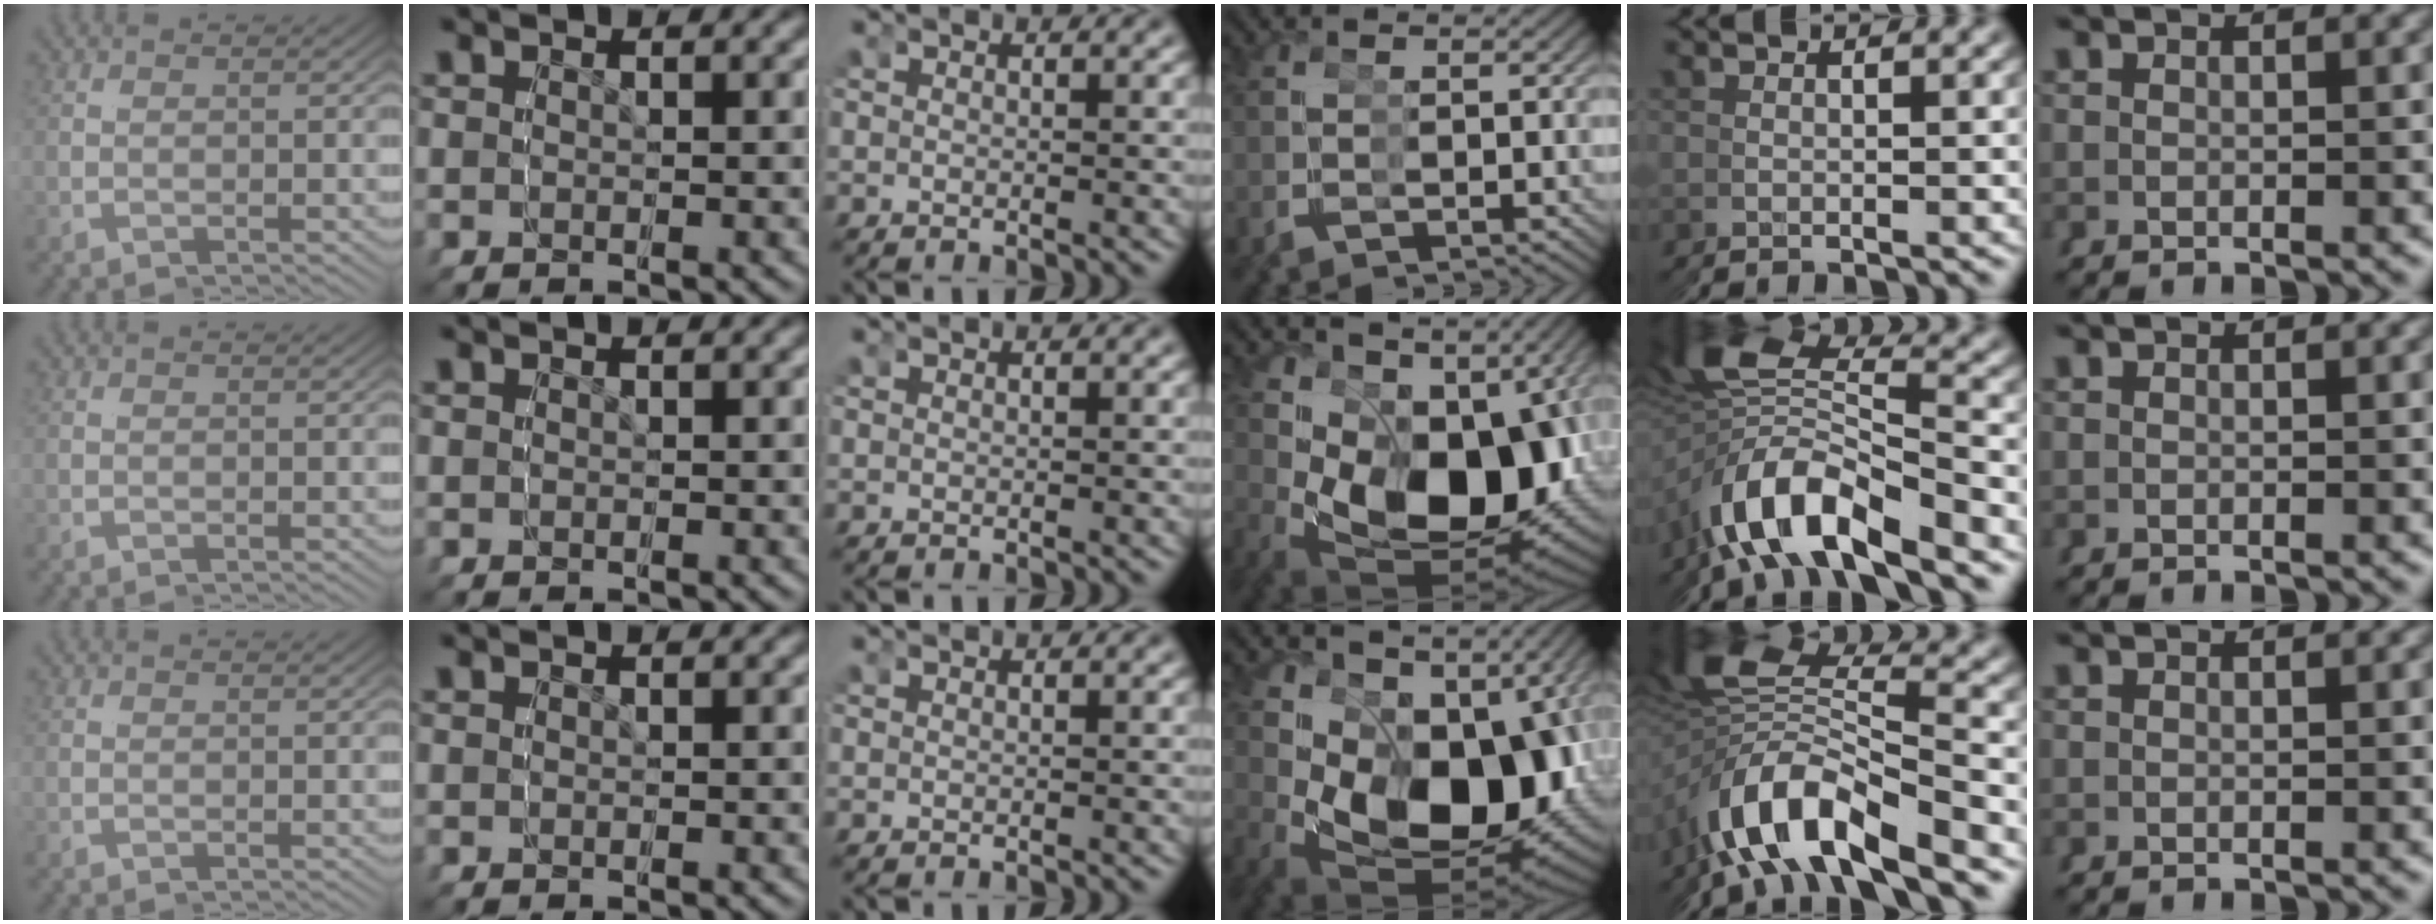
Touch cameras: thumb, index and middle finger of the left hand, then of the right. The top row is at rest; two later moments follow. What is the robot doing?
{"motion": "grasp_and_lifting", "object": "glasses"}